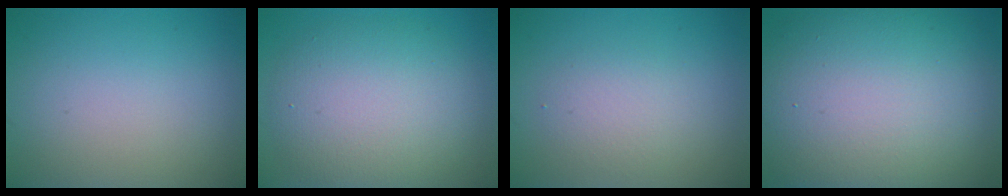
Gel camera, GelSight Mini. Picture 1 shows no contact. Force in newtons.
{"total": 8.0, "press": 8.0, "slide": 0.4}
{"total": 2.2, "press": 2.2, "slide": 0.1}
{"total": 16.5, "press": 16.4, "slide": 1.0}